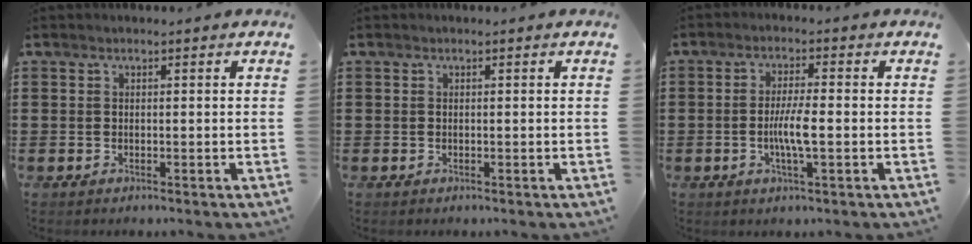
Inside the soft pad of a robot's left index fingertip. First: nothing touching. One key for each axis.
{"total": 0.0}
{"total": 5.0, "fx": -0.8, "fy": 0.7, "fz": 4.9, "tx": -0.099, "ty": -0.004, "tz": -0.021}